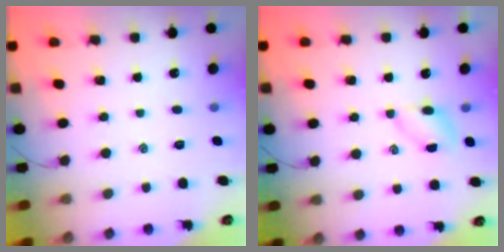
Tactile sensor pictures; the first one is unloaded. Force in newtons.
{"total": 4.3, "press": 4.2, "slide": 1.1}